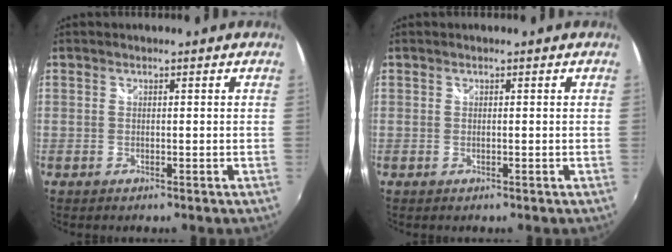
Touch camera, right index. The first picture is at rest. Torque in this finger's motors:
{"motor_torque": [-0.03, -0.03, 0.04, 0.01]}